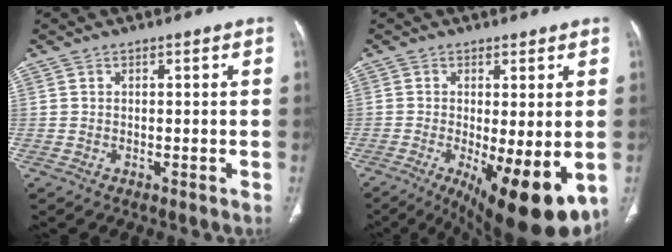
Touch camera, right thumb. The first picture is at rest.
{"total": 15.4, "force": [-4.7, 4.8, 13.8], "torque": [-0.176, -0.027, -0.055]}